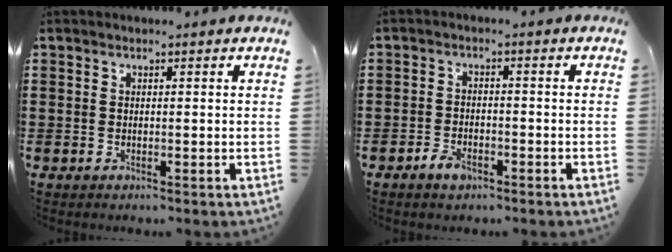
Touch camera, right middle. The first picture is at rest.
{"total": 2.7, "force": [-1.9, 1.2, 1.4], "torque": [-0.033, 0.000, -0.039]}